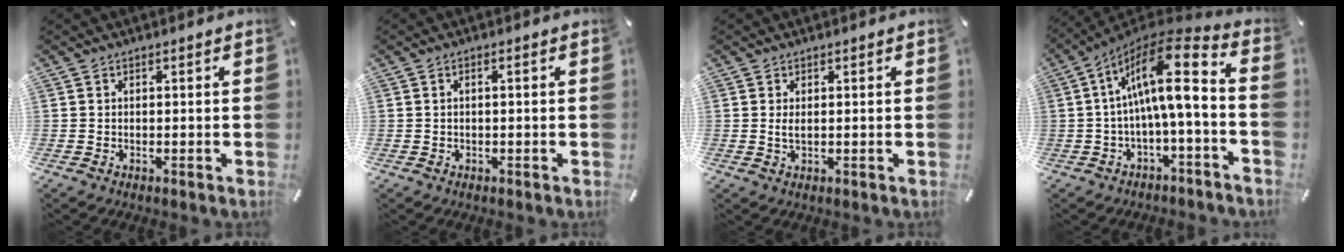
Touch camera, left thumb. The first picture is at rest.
{"total": 1.2, "force": [-0.2, 0.2, 1.2], "torque": [-0.020, -0.002, -0.003]}
{"total": 1.5, "force": [0.5, 0.6, 1.3], "torque": [-0.019, -0.001, 0.005]}
{"total": 14.4, "force": [1.3, 4.1, 13.7], "torque": [-0.227, -0.025, 0.013]}